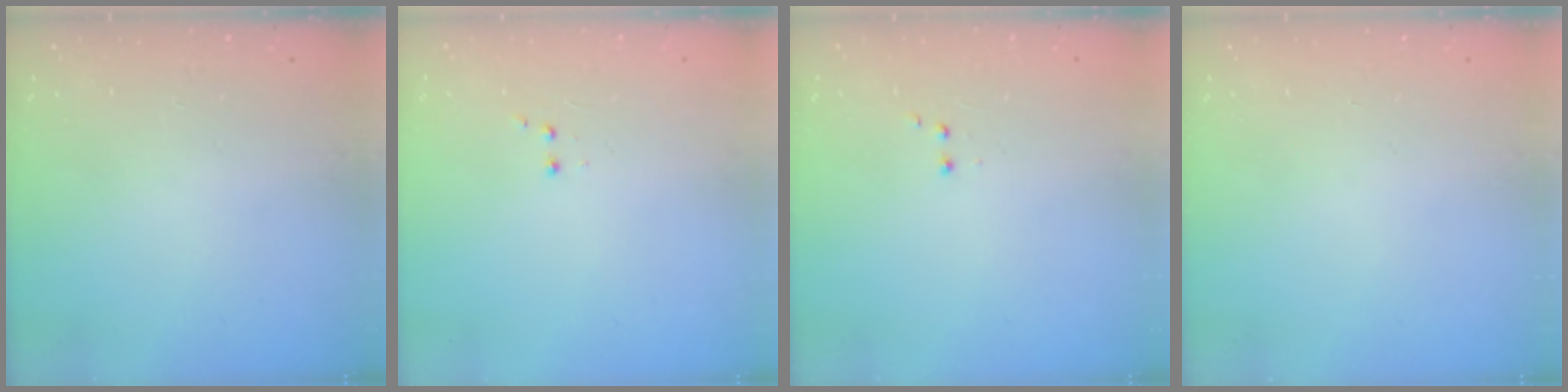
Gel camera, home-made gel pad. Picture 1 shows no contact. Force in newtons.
{"total": 2.0, "press": 1.8, "slide": 0.9}
{"total": 1.9, "press": 1.8, "slide": 0.5}
{"total": 0.0}